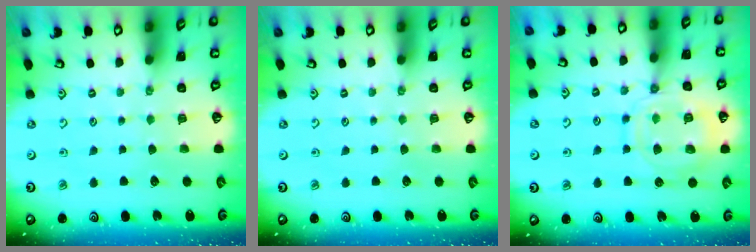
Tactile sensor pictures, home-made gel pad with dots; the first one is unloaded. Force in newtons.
{"total": 0.0}
{"total": 14.6, "press": 14.5, "slide": 1.4}